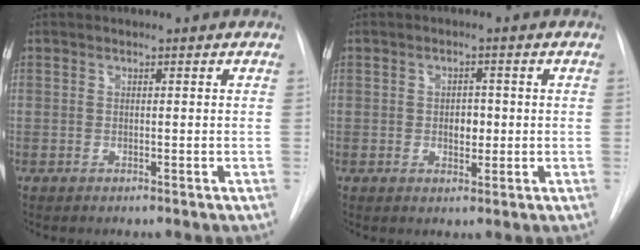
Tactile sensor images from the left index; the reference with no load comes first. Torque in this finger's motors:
{"motor_torque": [0.62, -0.05, 0.04, 0.01]}